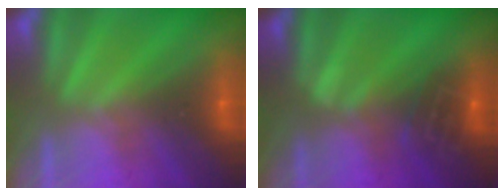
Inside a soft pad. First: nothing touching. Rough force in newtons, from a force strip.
{"total": 2.8}